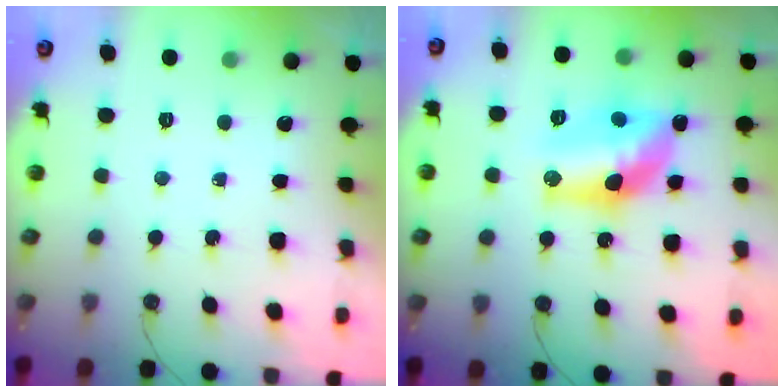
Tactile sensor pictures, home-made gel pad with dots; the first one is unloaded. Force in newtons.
{"total": 13.0, "press": 13.0, "slide": 1.0}